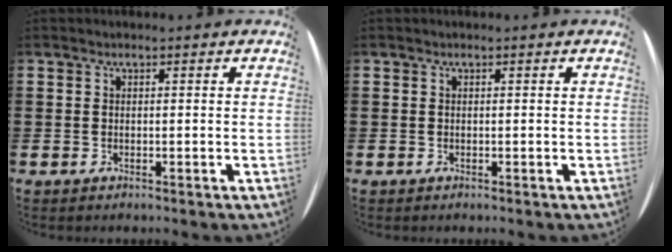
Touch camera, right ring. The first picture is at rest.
{"total": 0.0}